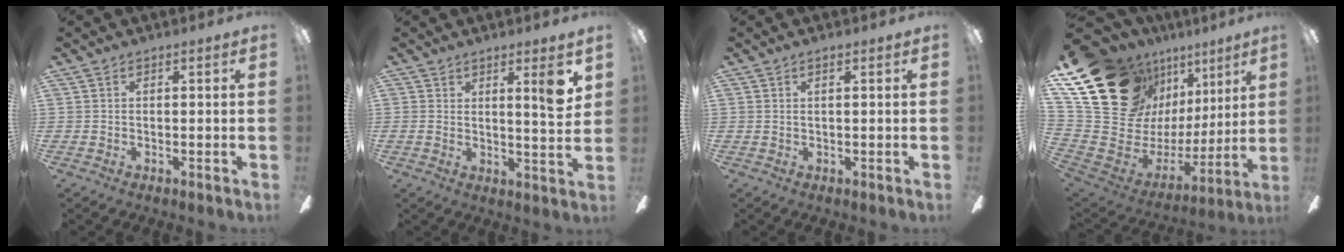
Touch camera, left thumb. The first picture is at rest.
{"total": 6.3, "force": [2.9, 0.9, 5.6], "torque": [-0.078, -0.012, 0.040]}
{"total": 1.1, "force": [0.3, 0.0, 1.0], "torque": [-0.020, 0.000, 0.005]}
{"total": 25.1, "force": [14.5, 15.5, 13.3], "torque": [-0.266, -0.086, 0.296]}